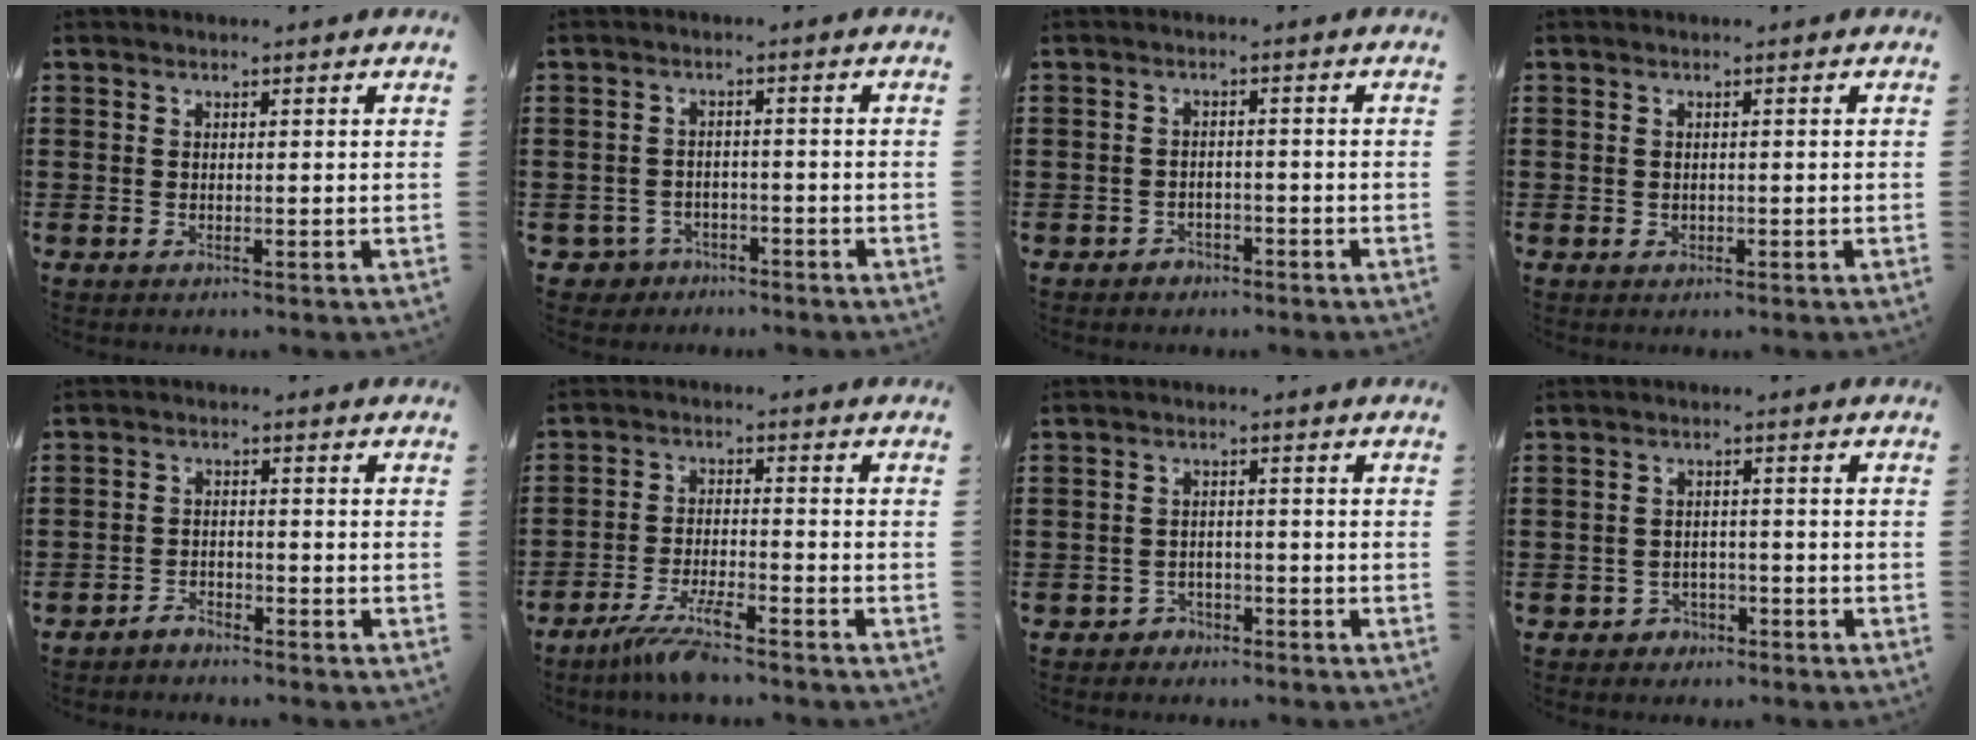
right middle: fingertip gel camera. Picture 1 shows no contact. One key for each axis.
{"total": 2.7, "fx": -2.4, "fy": 1.3, "fz": 0.0, "tx": -0.018, "ty": -0.003, "tz": -0.054}
{"total": 1.8, "fx": -1.6, "fy": 0.7, "fz": 0.0, "tx": -0.008, "ty": 0.000, "tz": -0.036}
{"total": 0.5, "fx": 0.0, "fy": 0.5, "fz": 0.2, "tx": -0.007, "ty": 0.001, "tz": 0.001}
{"total": 2.4, "fx": -2.3, "fy": 0.5, "fz": 0.1, "tx": -0.010, "ty": 0.001, "tz": -0.048}
{"total": 6.0, "fx": -4.8, "fy": 0.7, "fz": 3.4, "tx": -0.088, "ty": -0.014, "tz": -0.097}
{"total": 2.0, "fx": -1.8, "fy": 0.8, "fz": 0.0, "tx": -0.010, "ty": -0.001, "tz": -0.040}
{"total": 2.1, "fx": -1.8, "fy": 1.1, "fz": 0.0, "tx": -0.011, "ty": -0.002, "tz": -0.040}